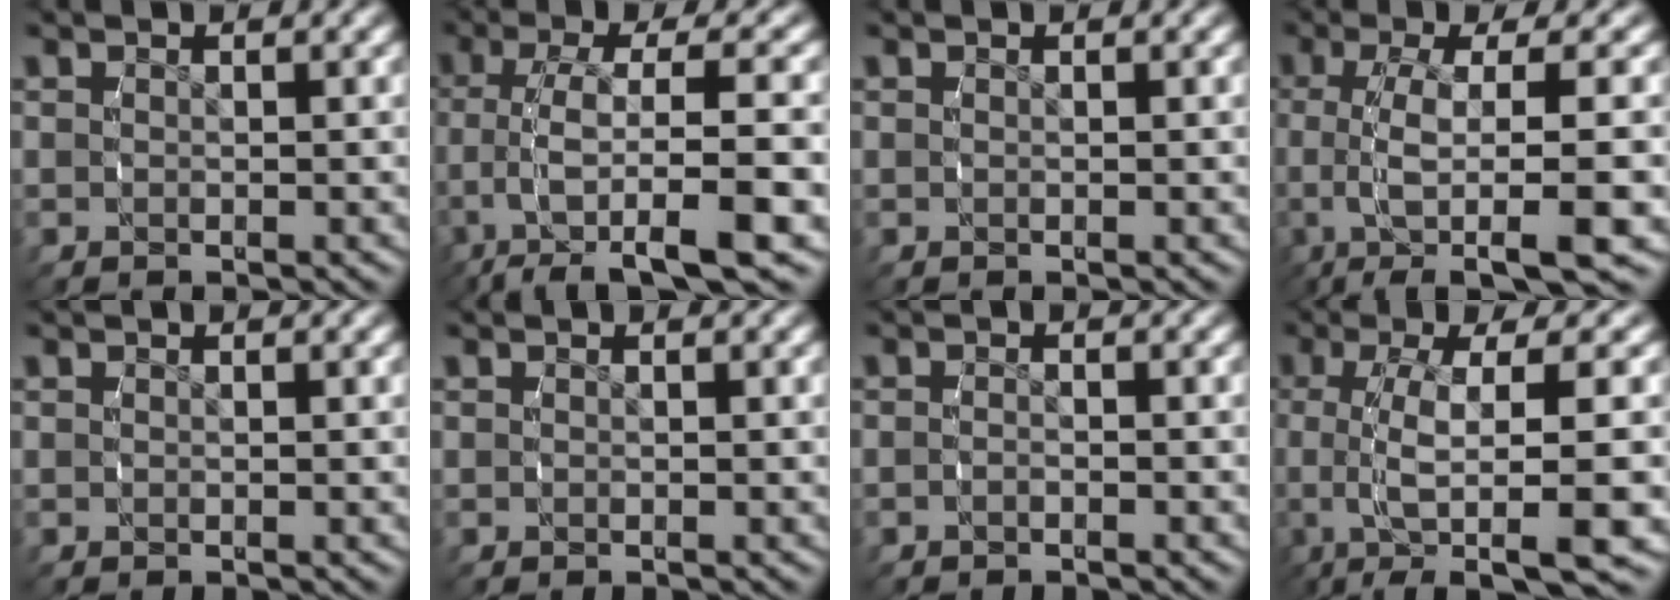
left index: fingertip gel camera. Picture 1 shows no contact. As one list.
[{"total": 9.2, "force": [-5.1, 3.3, 6.9], "torque": [-0.142, -0.040, -0.055]}, {"total": 0.0}, {"total": 8.1, "force": [-4.0, 2.4, 6.7], "torque": [-0.130, -0.032, -0.042]}, {"total": 0.0}, {"total": 0.0}, {"total": 1.0, "force": [-0.9, 0.1, 0.4], "torque": [-0.011, 0.000, -0.018]}, {"total": 9.0, "force": [-4.6, 2.8, 7.2], "torque": [-0.135, -0.031, -0.051]}]